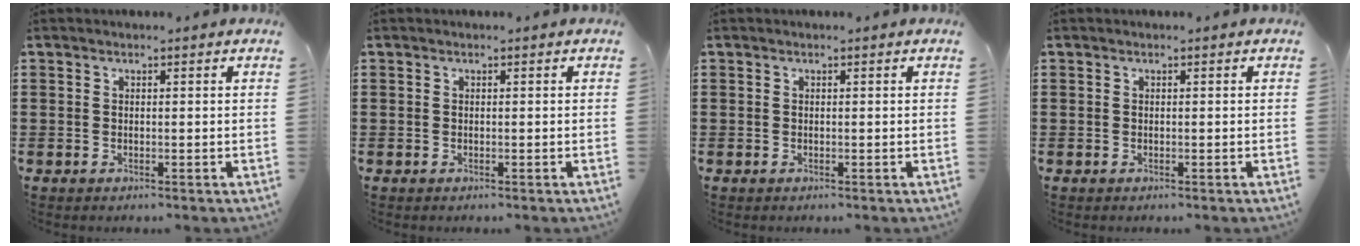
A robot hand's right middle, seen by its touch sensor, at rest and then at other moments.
{"total": 0.0}
{"total": 0.0}
{"total": 0.0}